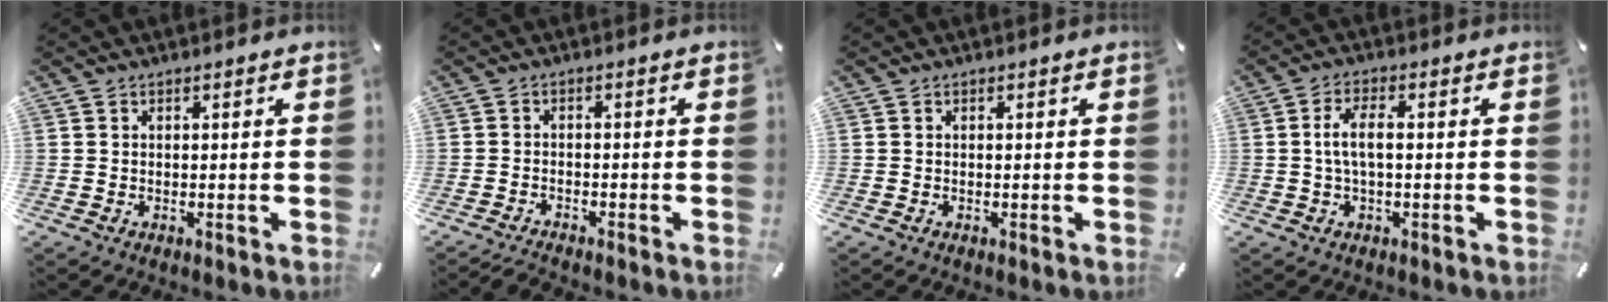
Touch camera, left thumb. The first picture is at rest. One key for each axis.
{"total": 2.3, "fx": -2.2, "fy": 0.4, "fz": 0.8, "tx": -0.020, "ty": 0.010, "tz": -0.045}
{"total": 0.0}
{"total": 5.7, "fx": 0.0, "fy": 2.1, "fz": 5.3, "tx": -0.111, "ty": 0.003, "tz": -0.005}